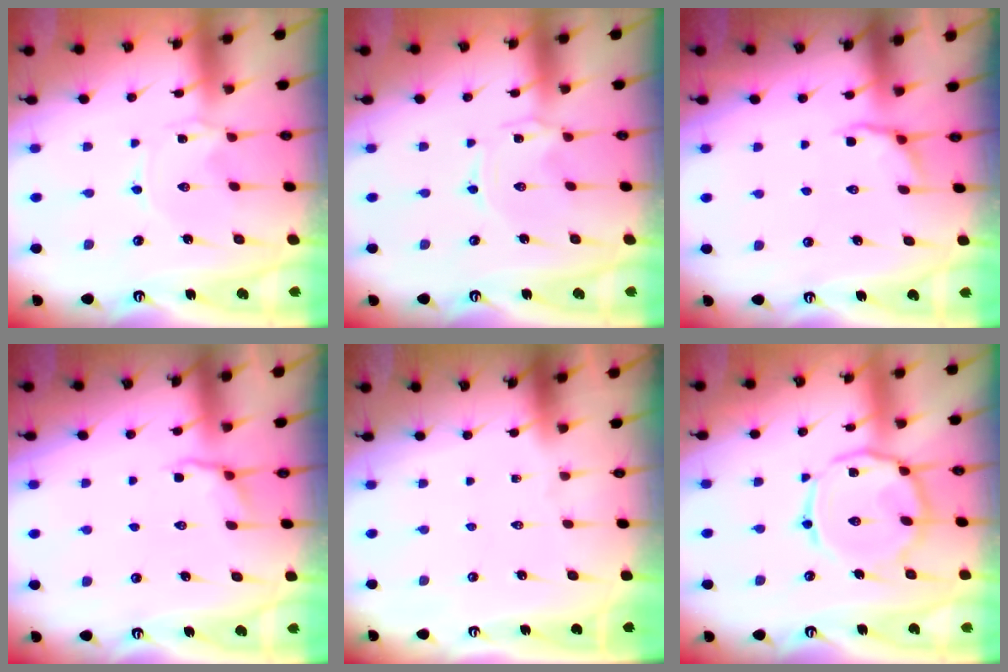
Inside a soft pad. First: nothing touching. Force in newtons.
{"total": 0.0}
{"total": 2.6, "press": 1.4, "slide": 2.2}
{"total": 3.6, "press": 2.8, "slide": 2.3}
{"total": 0.0}
{"total": 13.7, "press": 13.7, "slide": 1.1}